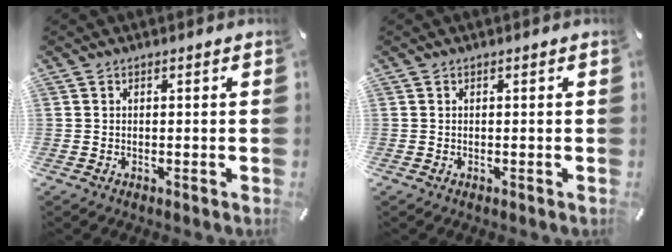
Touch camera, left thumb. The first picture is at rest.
{"total": 0.0}